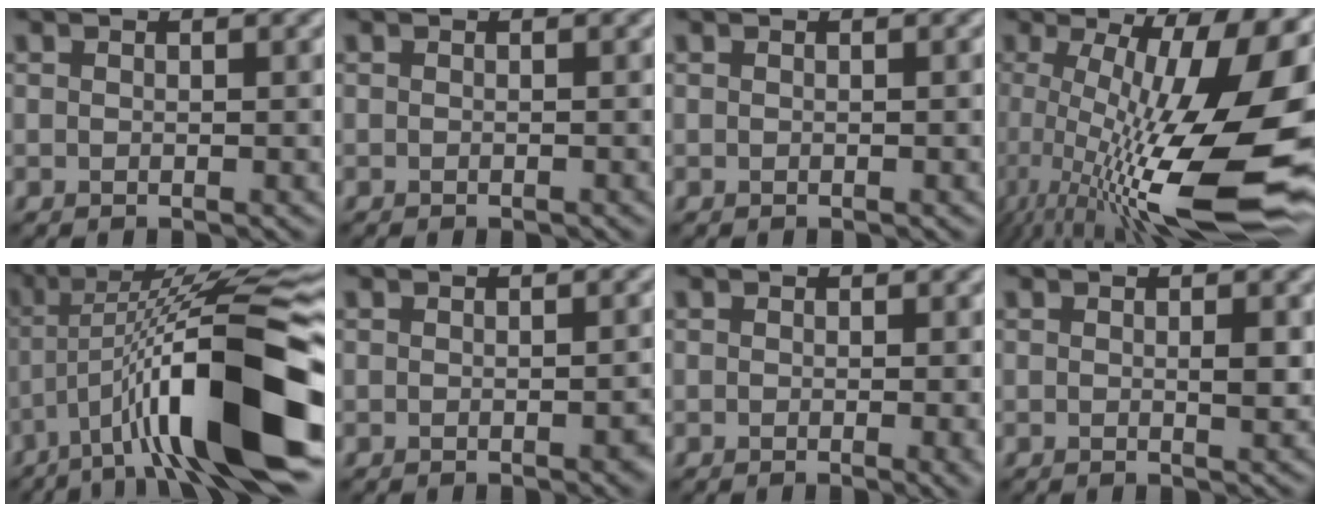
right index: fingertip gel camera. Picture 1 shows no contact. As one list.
[{"total": 0.6, "force": [-0.4, 0.1, 0.4], "torque": [-0.003, -0.001, -0.006]}, {"total": 0.0}, {"total": 19.6, "force": [-2.7, 6.4, 18.4], "torque": [-0.277, -0.018, -0.039]}, {"total": 14.3, "force": [-4.7, 3.3, 13.1], "torque": [-0.208, 0.022, -0.074]}, {"total": 2.0, "force": [-0.7, 0.5, 1.8], "torque": [-0.021, -0.001, -0.007]}, {"total": 2.0, "force": [-0.3, 0.5, 1.9], "torque": [-0.019, -0.004, -0.004]}, {"total": 1.2, "force": [0.1, 0.2, 1.2], "torque": [-0.019, -0.003, 0.000]}]